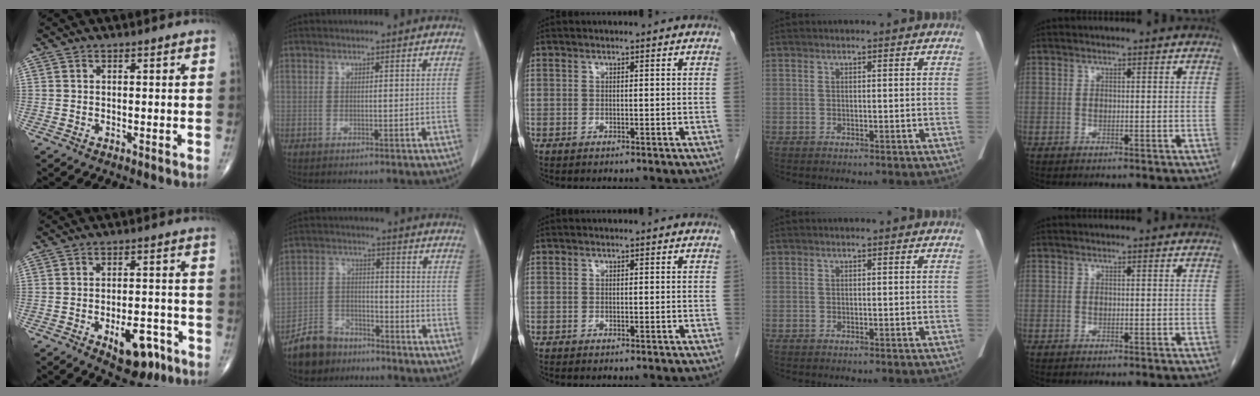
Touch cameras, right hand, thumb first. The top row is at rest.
{"thumb": {"total": 9.3, "force": [-4.5, 4.7, 6.7], "torque": [-0.070, 0.027, -0.056]}, "index": {"total": 8.0, "force": [-6.3, 4.7, 1.7], "torque": [-0.041, 0.004, -0.115]}}